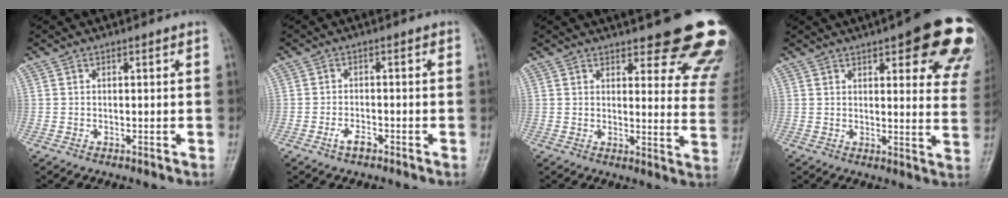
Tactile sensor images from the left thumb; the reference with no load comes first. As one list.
[{"total": 2.5, "force": [-1.6, 1.1, 1.6], "torque": [-0.032, 0.009, -0.031]}, {"total": 19.8, "force": [15.3, 5.7, 11.2], "torque": [-0.093, -0.087, 0.163]}, {"total": 20.2, "force": [11.5, 6.2, 15.5], "torque": [-0.155, -0.031, 0.122]}]